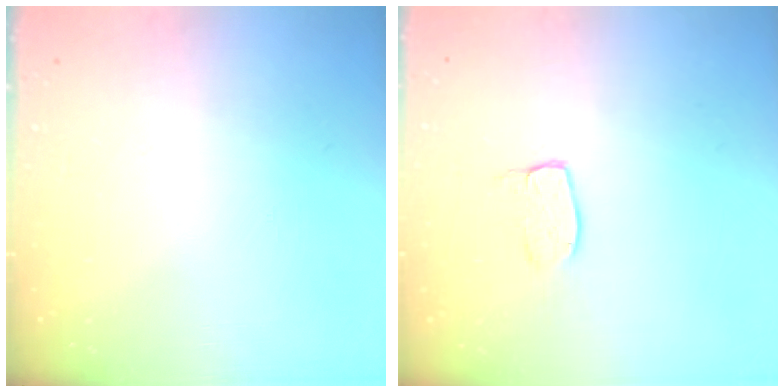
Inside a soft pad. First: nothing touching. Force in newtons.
{"total": 6.3, "press": 6.3, "slide": 0.2}